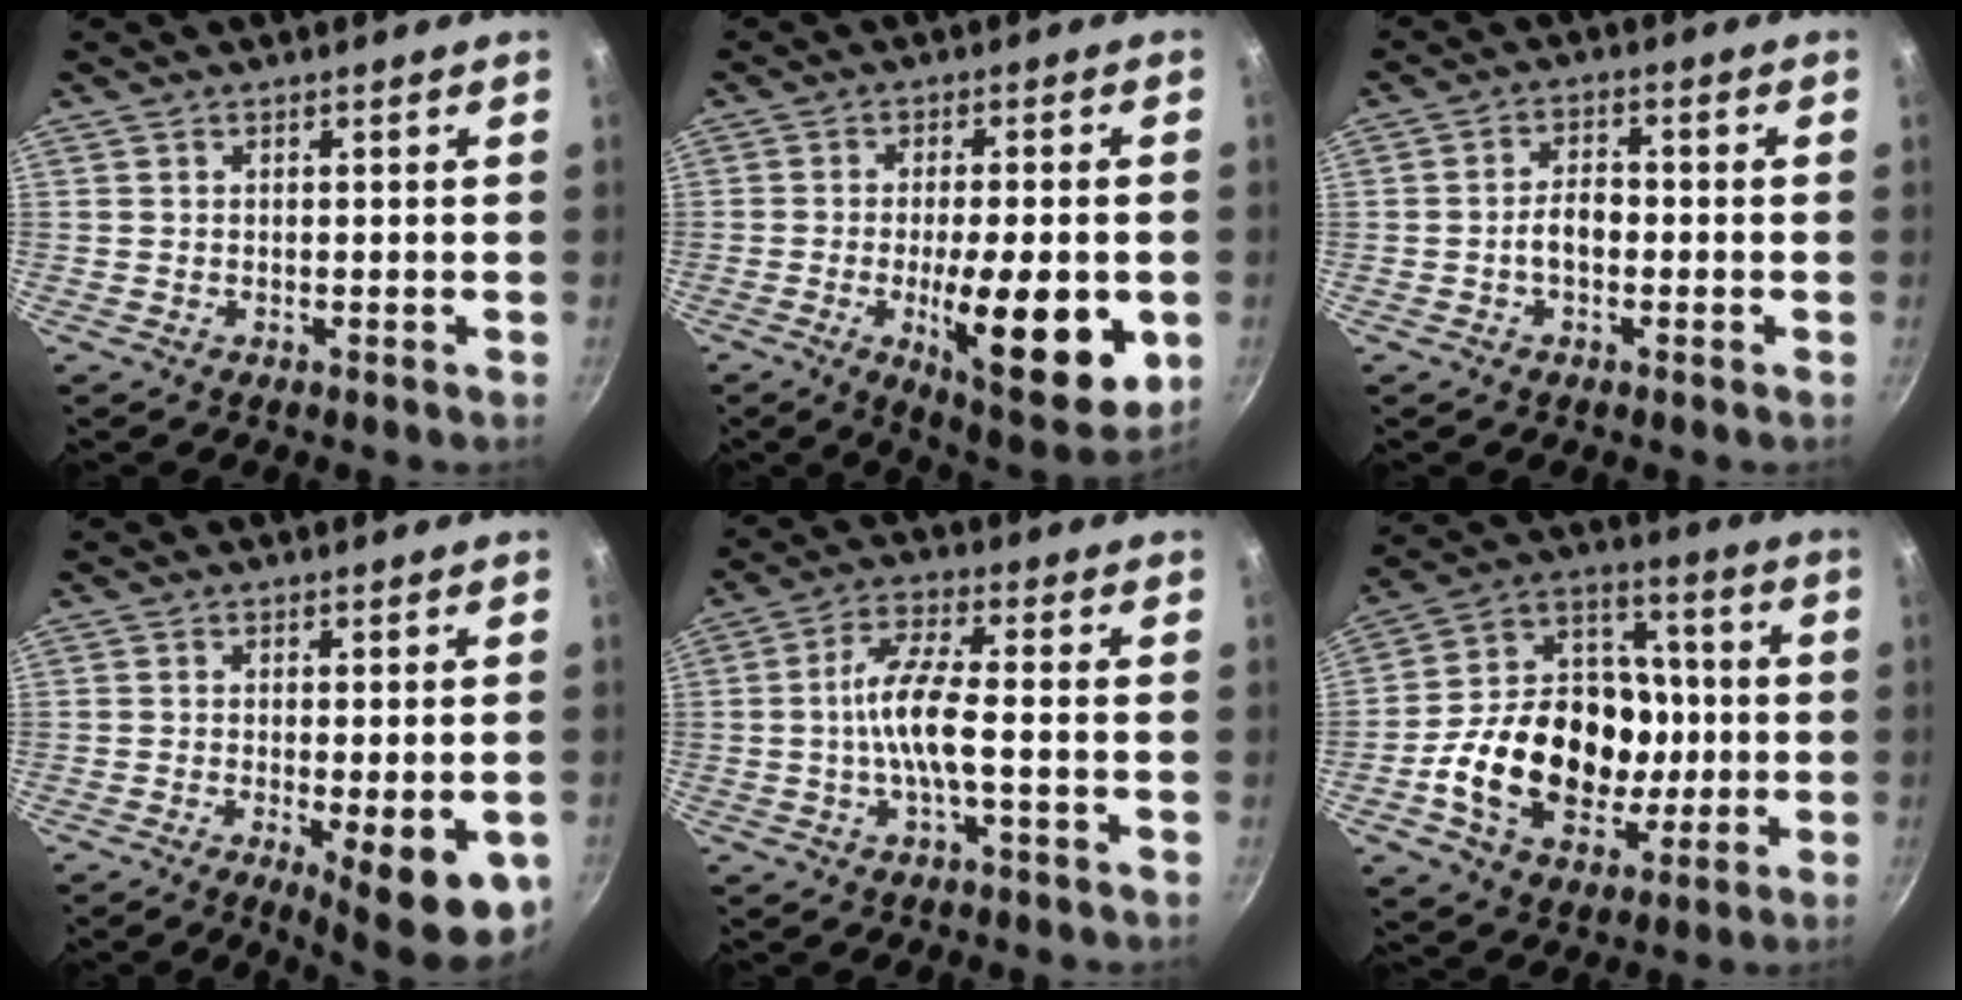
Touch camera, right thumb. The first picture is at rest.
{"total": 17.9, "force": [-4.0, 5.5, 16.5], "torque": [-0.220, -0.003, -0.055]}
{"total": 4.4, "force": [-1.1, 2.7, 3.2], "torque": [-0.044, 0.022, -0.022]}
{"total": 11.8, "force": [-3.5, 3.4, 10.8], "torque": [-0.129, -0.006, -0.038]}
{"total": 8.0, "force": [-1.5, 1.8, 7.6], "torque": [-0.158, 0.024, -0.038]}
{"total": 23.5, "force": [-4.0, 17.5, 15.1], "torque": [-0.217, 0.044, -0.066]}